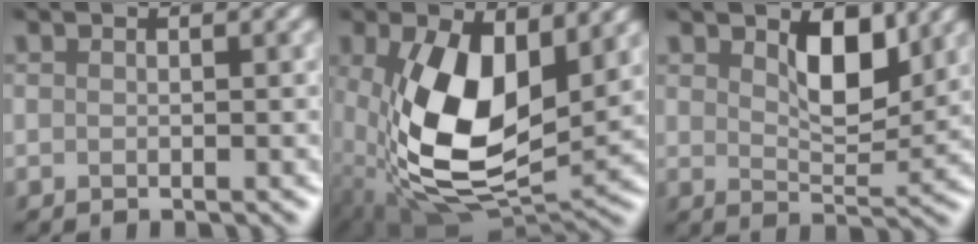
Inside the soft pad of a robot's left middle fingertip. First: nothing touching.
{"total": 11.2, "force": [0.9, 6.2, 9.3], "torque": [-0.201, -0.019, 0.030]}
{"total": 3.4, "force": [2.3, 1.1, 2.3], "torque": [-0.049, -0.006, 0.041]}